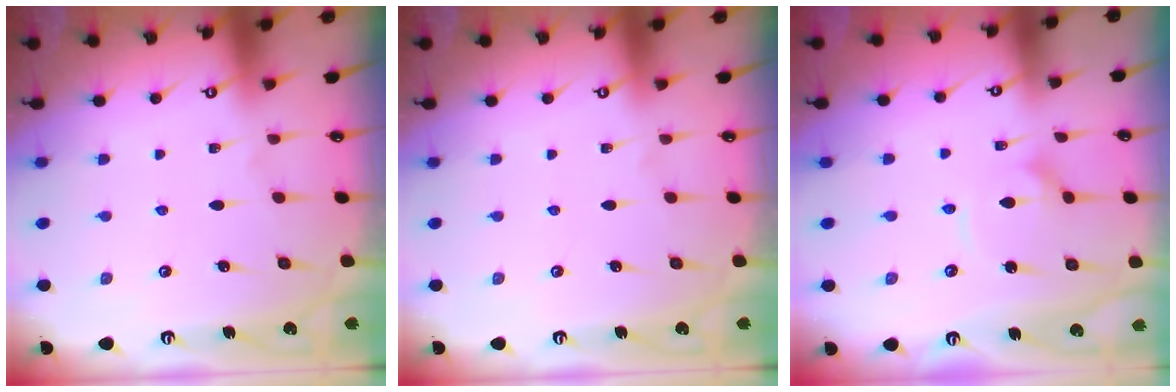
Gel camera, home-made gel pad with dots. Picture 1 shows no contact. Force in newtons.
{"total": 0.0}
{"total": 4.8, "press": 4.8, "slide": 0.4}